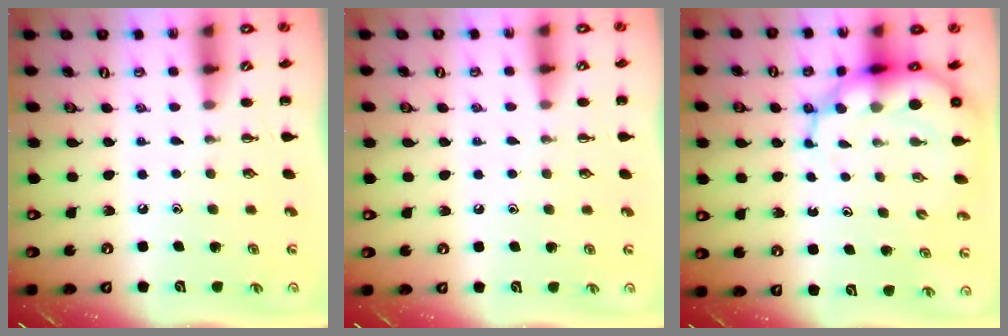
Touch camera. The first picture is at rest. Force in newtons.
{"total": 3.5, "press": 3.2, "slide": 1.3}
{"total": 10.5, "press": 10.1, "slide": 2.8}